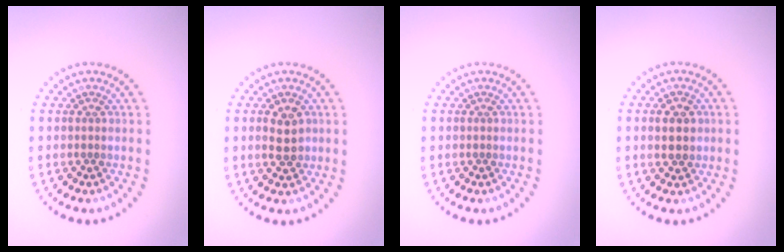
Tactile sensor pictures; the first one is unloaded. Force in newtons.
{"total": 2.7, "press": 2.7, "slide": 0.1}
{"total": 0.0}
{"total": 2.5, "press": 2.5, "slide": 0.3}